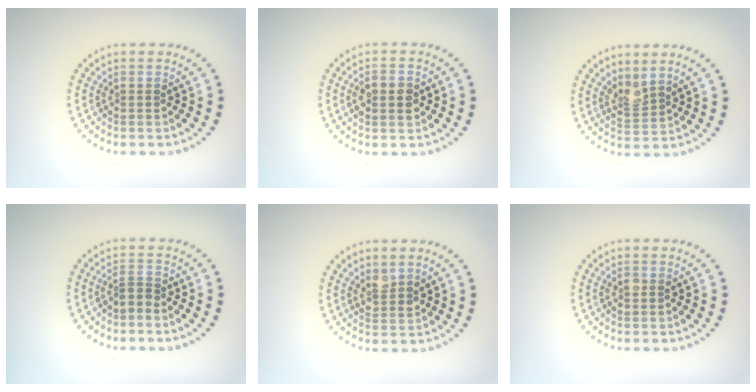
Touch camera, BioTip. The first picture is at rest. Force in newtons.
{"total": 2.3, "press": 2.3, "slide": 0.0}
{"total": 2.1, "press": 1.5, "slide": 1.4}
{"total": 1.2, "press": 0.8, "slide": 0.9}
{"total": 1.7, "press": 1.4, "slide": 0.9}
{"total": 1.0, "press": 1.0, "slide": 0.1}